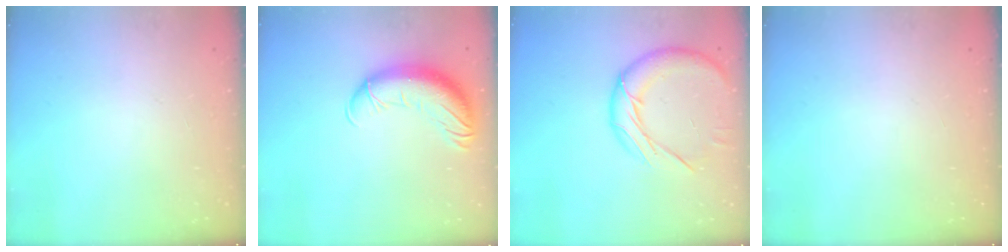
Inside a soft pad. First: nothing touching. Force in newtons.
{"total": 14.8, "press": 14.3, "slide": 3.6}
{"total": 14.2, "press": 14.2, "slide": 0.8}
{"total": 0.0}